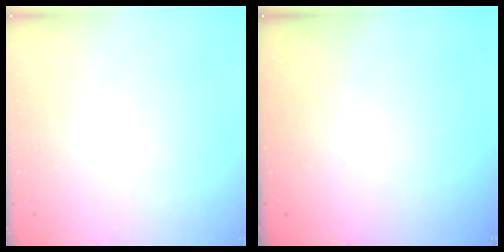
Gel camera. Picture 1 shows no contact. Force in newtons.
{"total": 0.0}